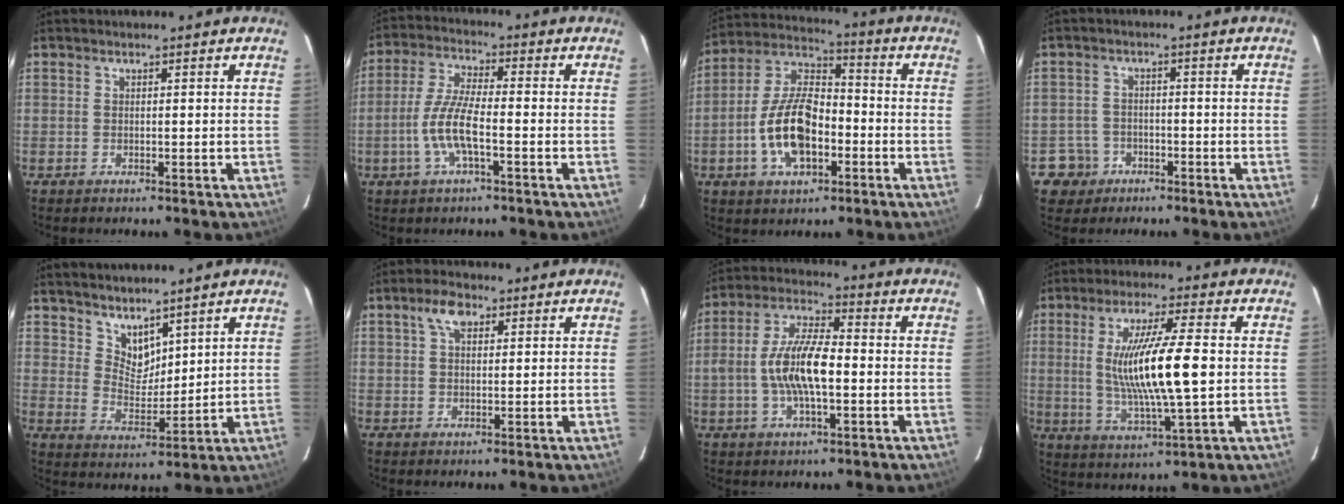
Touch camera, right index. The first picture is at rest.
{"total": 8.2, "force": [-2.7, 1.7, 7.6], "torque": [-0.161, 0.004, -0.053]}
{"total": 14.1, "force": [-4.2, 7.4, 11.3], "torque": [-0.226, 0.018, -0.071]}
{"total": 5.1, "force": [-2.5, 4.5, 0.0], "torque": [-0.015, 0.023, -0.041]}
{"total": 6.8, "force": [5.6, 3.3, 2.0], "torque": [-0.025, 0.002, 0.111]}
{"total": 4.2, "force": [2.3, 2.2, 2.7], "torque": [-0.049, 0.012, 0.041]}
{"total": 11.4, "force": [-1.7, 4.1, 10.5], "torque": [-0.212, 0.010, -0.030]}
{"total": 14.7, "force": [0.5, 1.6, 14.6], "torque": [-0.271, -0.013, 0.018]}